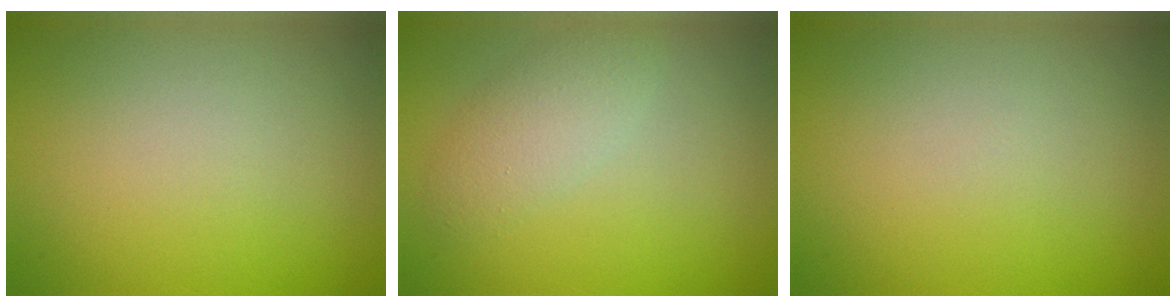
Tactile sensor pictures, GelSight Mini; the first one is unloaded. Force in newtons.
{"total": 2.8, "press": 2.8, "slide": 0.1}
{"total": 0.0}